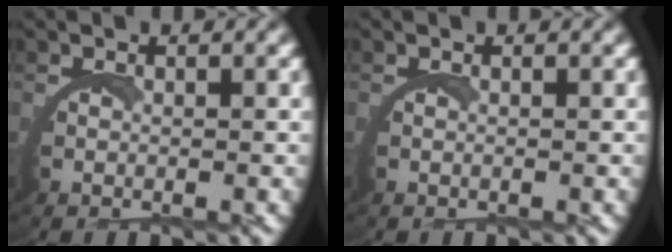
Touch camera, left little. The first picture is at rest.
{"total": 0.0}